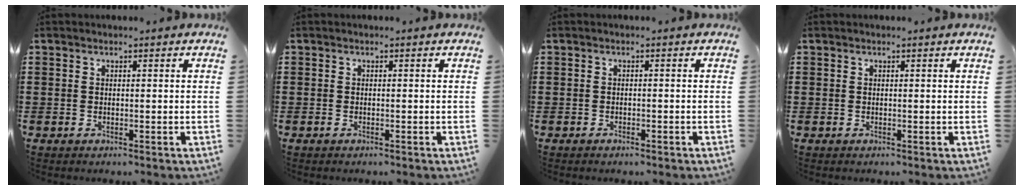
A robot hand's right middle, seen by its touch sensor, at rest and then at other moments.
{"total": 0.0}
{"total": 0.6, "force": [-0.6, 0.1, 0.2], "torque": [-0.007, -0.003, -0.011]}
{"total": 0.0}